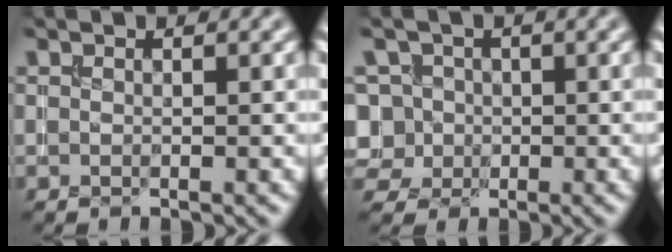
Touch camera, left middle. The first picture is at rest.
{"total": 5.9, "force": [-0.6, 5.4, 2.3], "torque": [-0.044, 0.031, -0.037]}